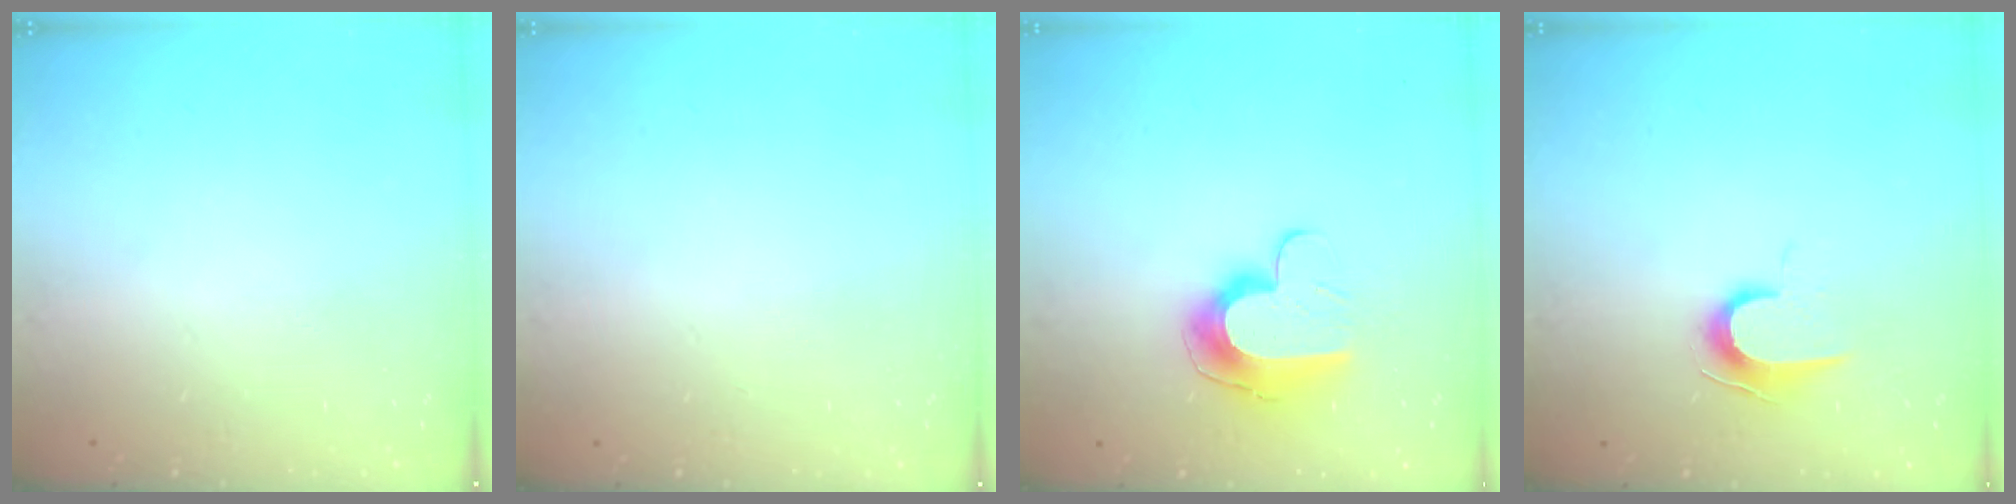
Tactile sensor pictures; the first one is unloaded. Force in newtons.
{"total": 0.8, "press": 0.5, "slide": 0.6}
{"total": 10.0, "press": 9.9, "slide": 1.1}
{"total": 7.8, "press": 7.8, "slide": 0.7}